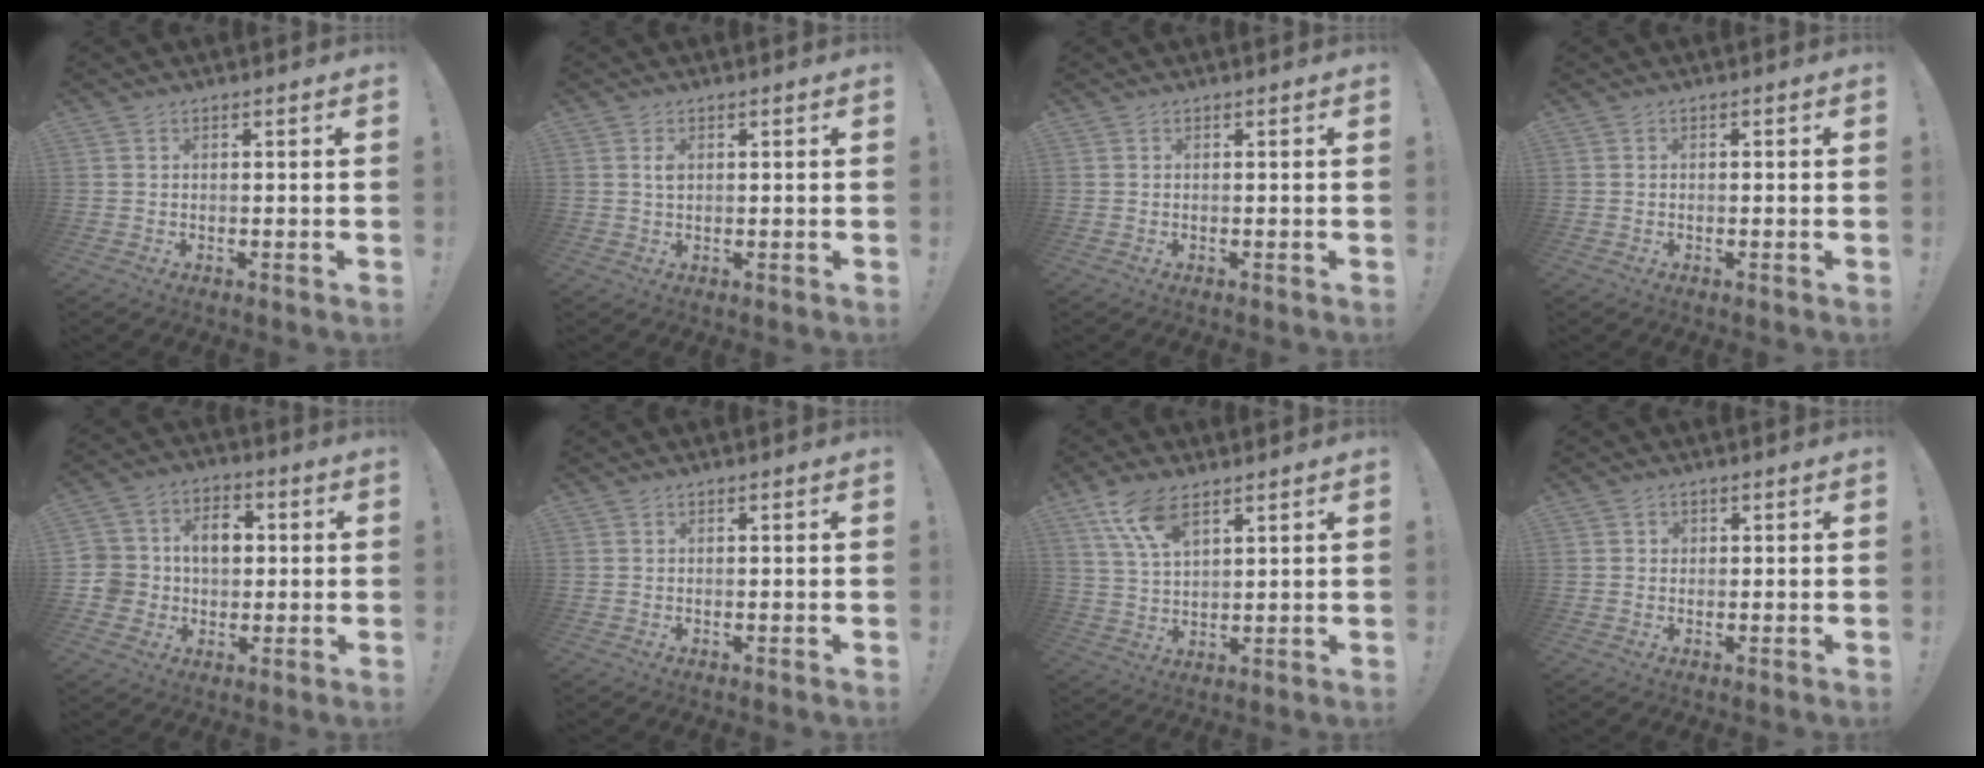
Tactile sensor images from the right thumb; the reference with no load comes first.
{"total": 1.6, "force": [0.4, 0.8, 1.3], "torque": [-0.016, -0.002, 0.004]}
{"total": 0.0}
{"total": 0.6, "force": [-0.4, 0.2, 0.3], "torque": [-0.012, 0.004, -0.007]}
{"total": 11.1, "force": [0.9, 9.4, 5.8], "torque": [-0.094, 0.010, 0.023]}
{"total": 0.0}
{"total": 9.8, "force": [6.1, 3.9, 6.6], "torque": [-0.128, -0.021, 0.117]}
{"total": 1.2, "force": [0.3, 1.1, 0.3], "torque": [-0.004, 0.002, 0.004]}